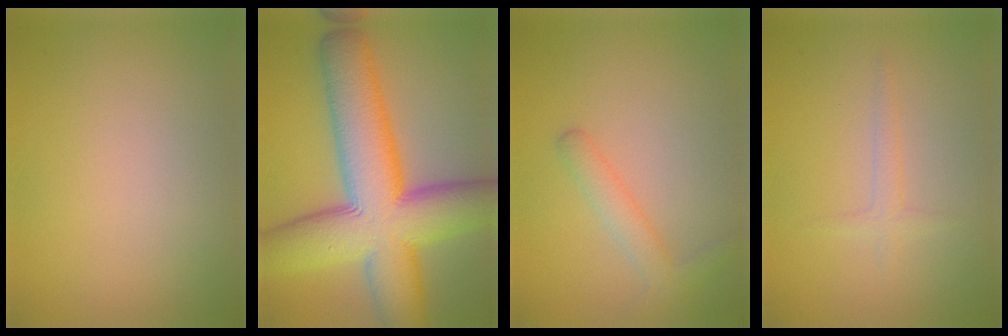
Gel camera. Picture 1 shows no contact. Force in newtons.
{"total": 14.7, "press": 14.7, "slide": 0.4}
{"total": 2.4, "press": 2.4, "slide": 0.1}
{"total": 1.2, "press": 1.2, "slide": 0.1}